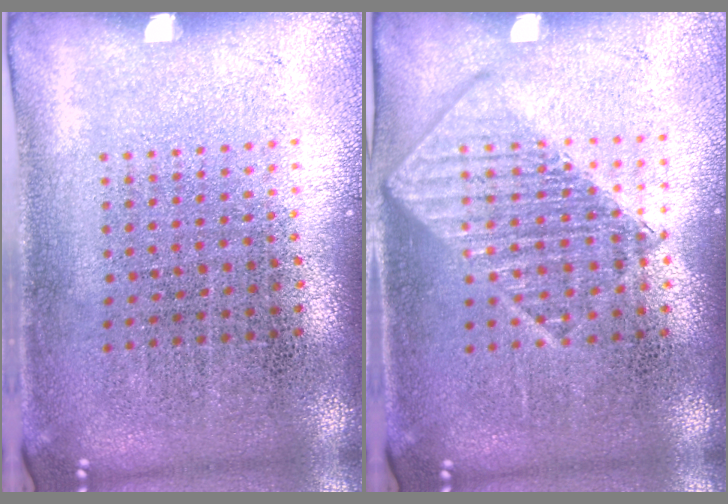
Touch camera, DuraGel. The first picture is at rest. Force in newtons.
{"total": 1.2, "press": 1.2, "slide": 0.1}